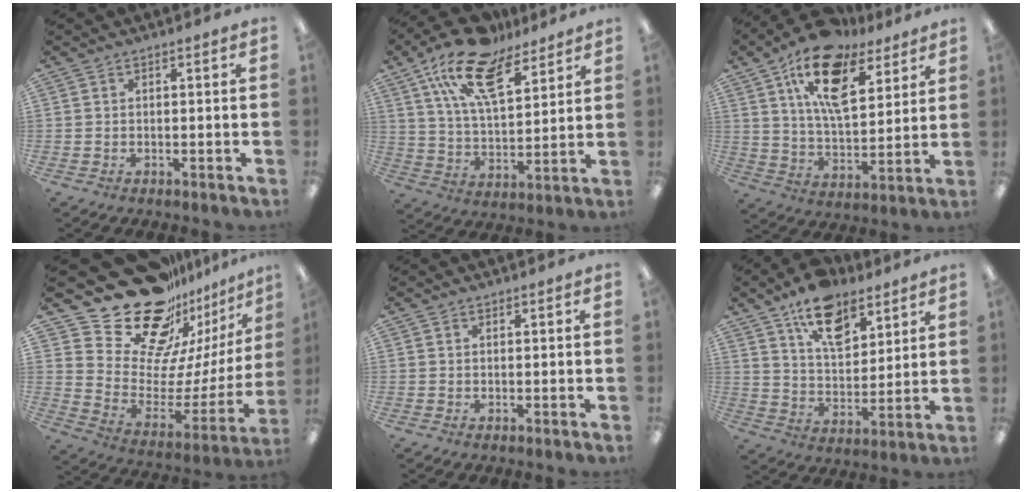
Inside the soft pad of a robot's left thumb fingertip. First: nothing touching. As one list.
[{"total": 17.8, "force": [11.8, 7.6, 11.0], "torque": [-0.198, -0.055, 0.210]}, {"total": 18.0, "force": [11.3, 8.5, 11.2], "torque": [-0.194, -0.045, 0.197]}, {"total": 26.6, "force": [20.5, 13.1, 10.9], "torque": [-0.172, -0.152, 0.384]}, {"total": 0.6, "force": [0.5, 0.2, 0.0], "torque": [-0.001, 0.000, 0.010]}, {"total": 13.7, "force": [9.3, 7.3, 6.9], "torque": [-0.106, -0.045, 0.167]}]